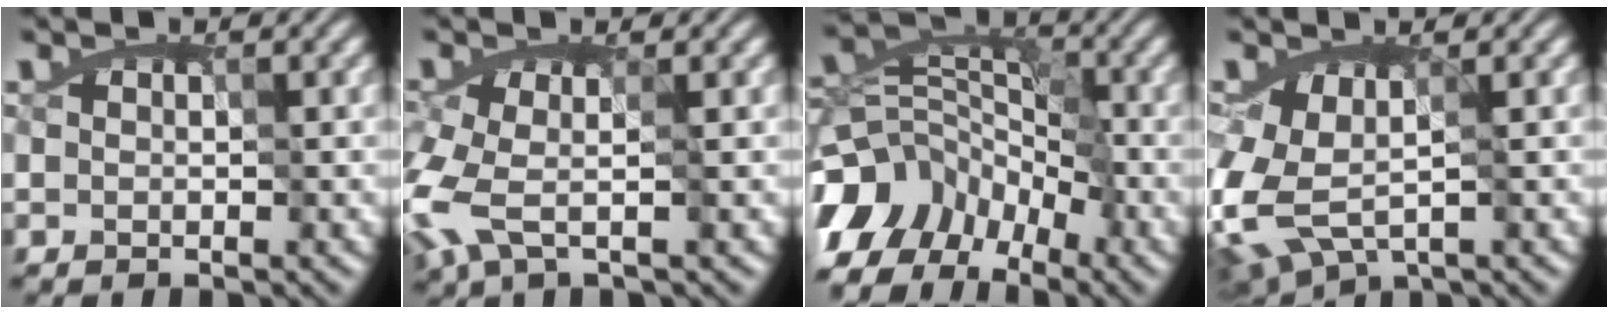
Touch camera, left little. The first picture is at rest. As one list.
[{"total": 4.6, "force": [-1.7, 1.8, 3.9], "torque": [-0.100, 0.004, -0.045]}, {"total": 10.1, "force": [-7.5, 6.1, 2.9], "torque": [-0.049, 0.020, -0.137]}, {"total": 5.6, "force": [-1.6, 3.1, 4.4], "torque": [-0.089, -0.007, -0.030]}]